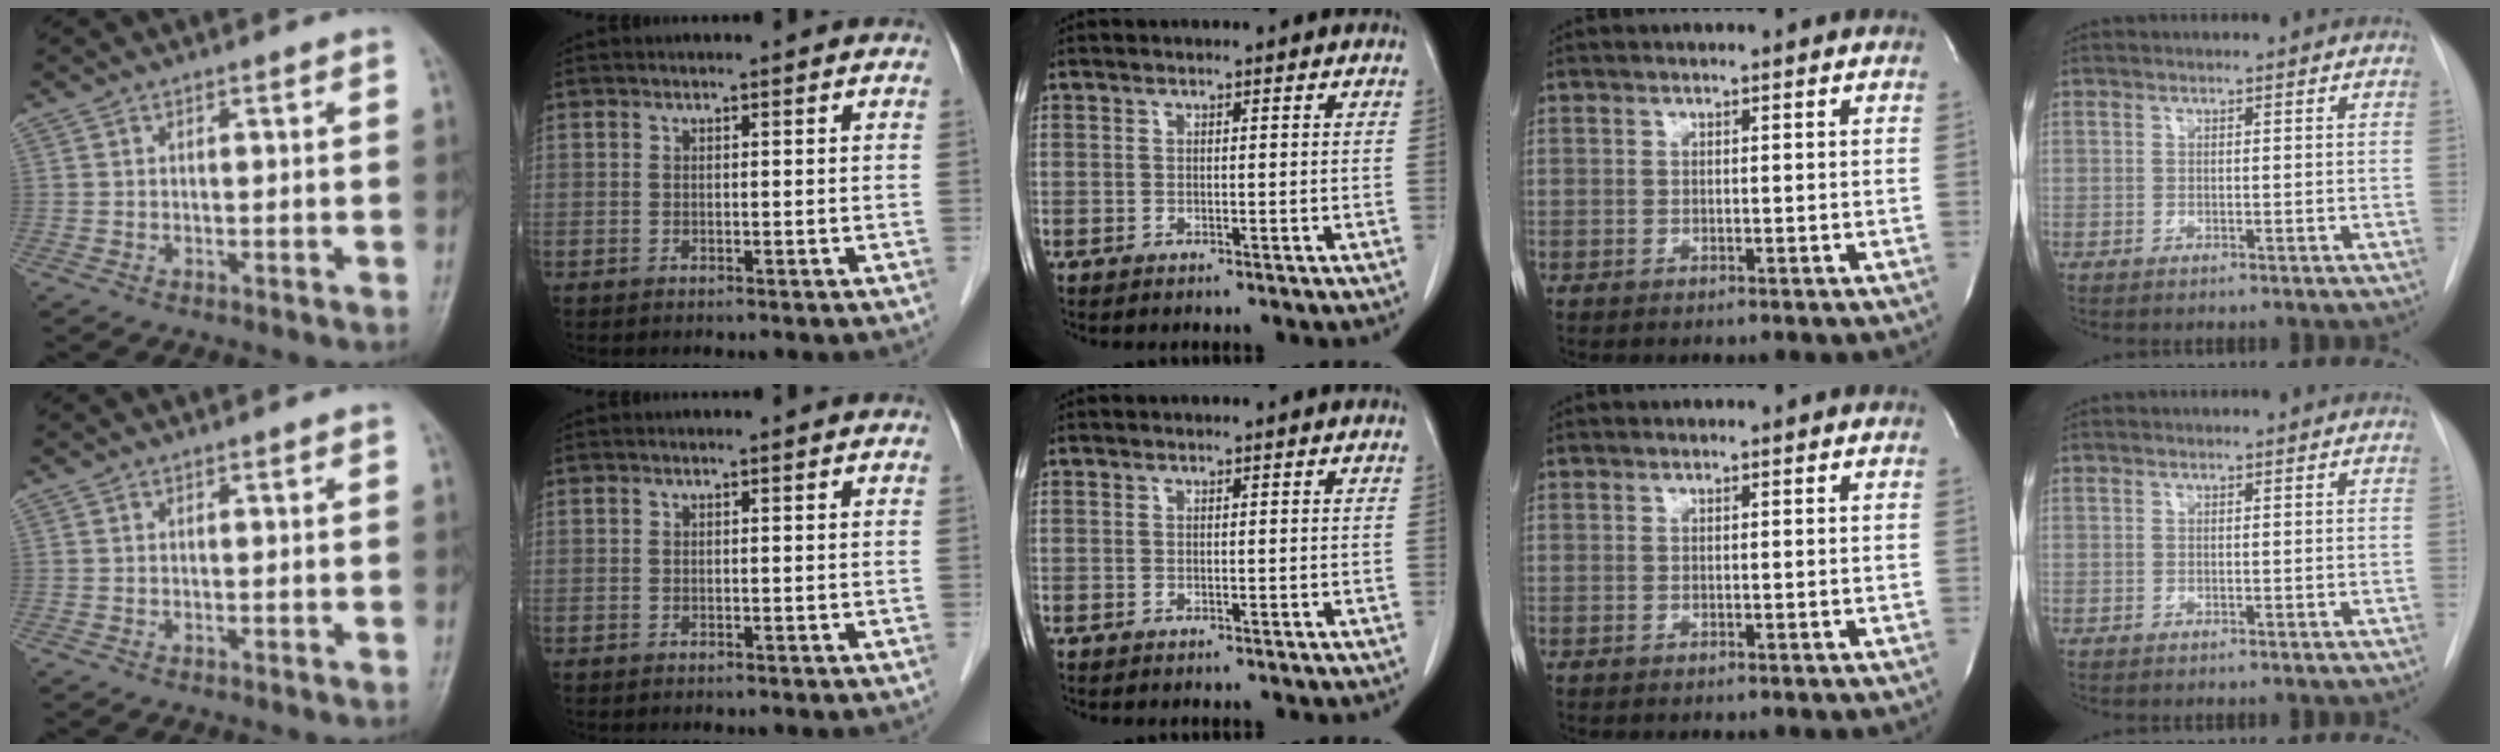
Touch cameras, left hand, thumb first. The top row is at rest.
{}